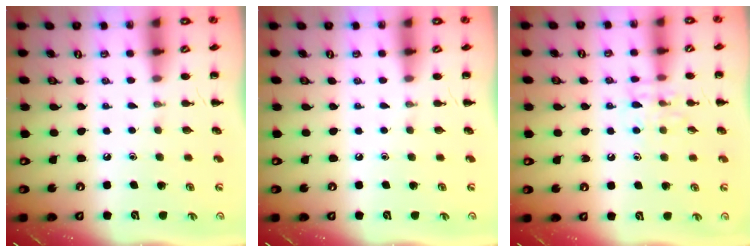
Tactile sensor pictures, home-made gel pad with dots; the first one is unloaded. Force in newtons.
{"total": 0.0}
{"total": 8.4, "press": 8.3, "slide": 0.7}